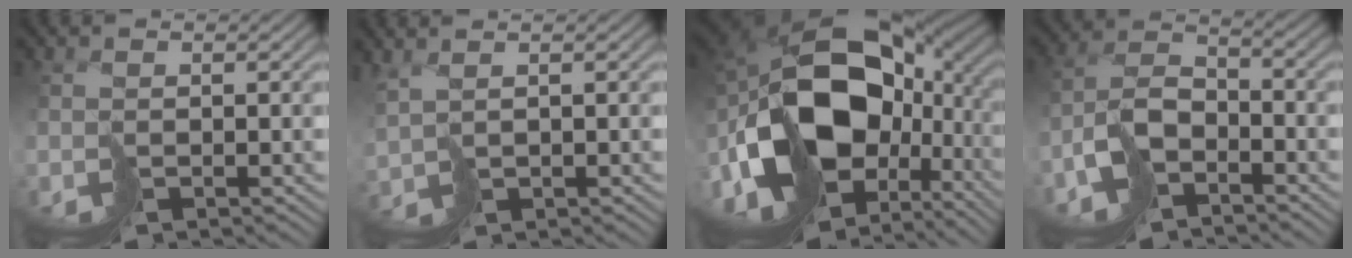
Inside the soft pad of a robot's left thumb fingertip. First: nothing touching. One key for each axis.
{"total": 2.4, "fx": 0.9, "fy": 0.3, "fz": 2.3, "tx": -0.059, "ty": 0.001, "tz": 0.020}
{"total": 22.1, "fx": -1.2, "fy": 13.0, "fz": 17.9, "tx": -0.387, "ty": -0.028, "tz": -0.010}
{"total": 7.0, "fx": -4.9, "fy": 3.0, "fz": 3.9, "tx": -0.068, "ty": 0.008, "tz": -0.100}